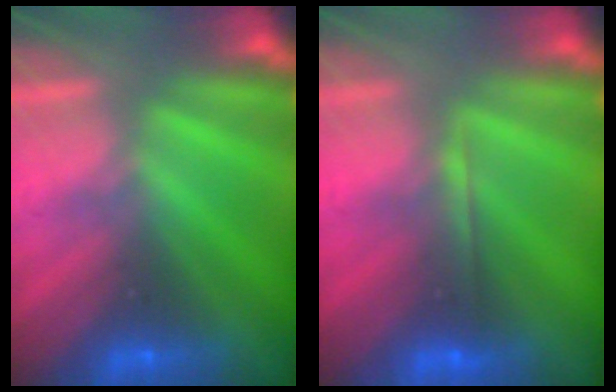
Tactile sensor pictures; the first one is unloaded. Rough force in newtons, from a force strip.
{"total": 1.9}